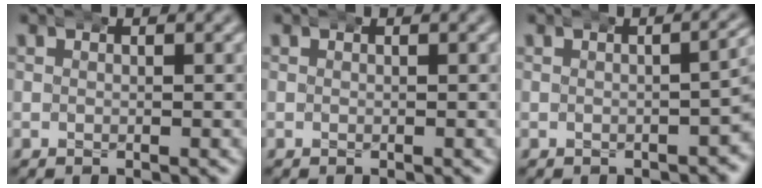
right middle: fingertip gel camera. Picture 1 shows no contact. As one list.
[{"total": 0.0}, {"total": 3.1, "force": [-0.2, 1.5, 2.7], "torque": [-0.023, 0.009, -0.005]}]